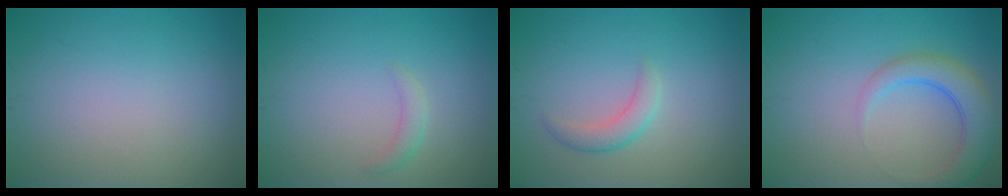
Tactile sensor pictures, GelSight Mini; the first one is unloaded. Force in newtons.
{"total": 1.1, "press": 1.1, "slide": 0.0}
{"total": 1.9, "press": 1.9, "slide": 0.1}
{"total": 4.3, "press": 4.3, "slide": 0.3}